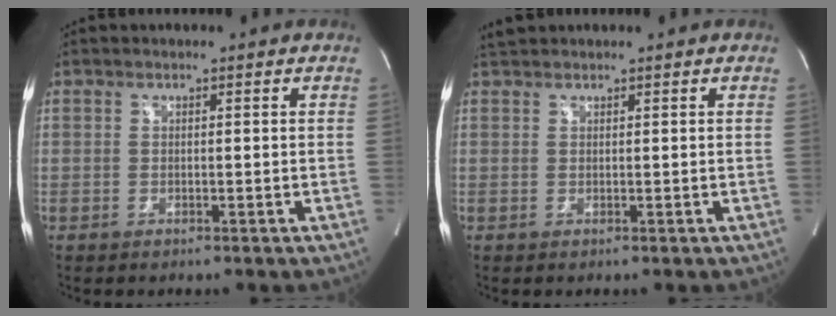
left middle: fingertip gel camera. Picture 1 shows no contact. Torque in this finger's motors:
{"motor_torque": [0.00, -0.10, -0.08, 0.01]}